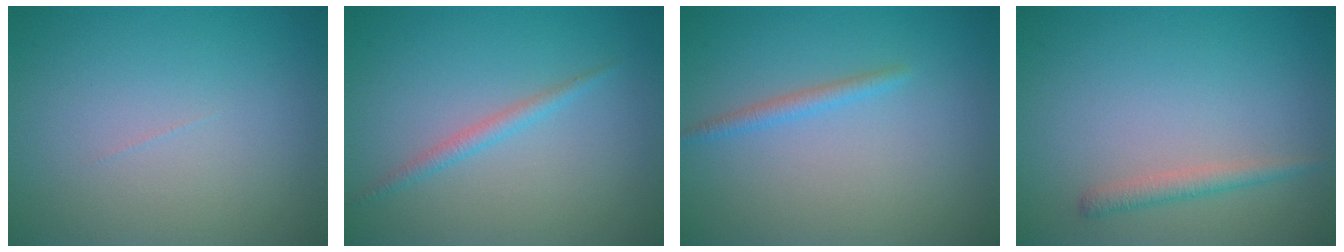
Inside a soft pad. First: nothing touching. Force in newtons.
{"total": 1.4, "press": 1.4, "slide": 0.1}
{"total": 1.3, "press": 1.3, "slide": 0.0}
{"total": 1.5, "press": 1.5, "slide": 0.1}